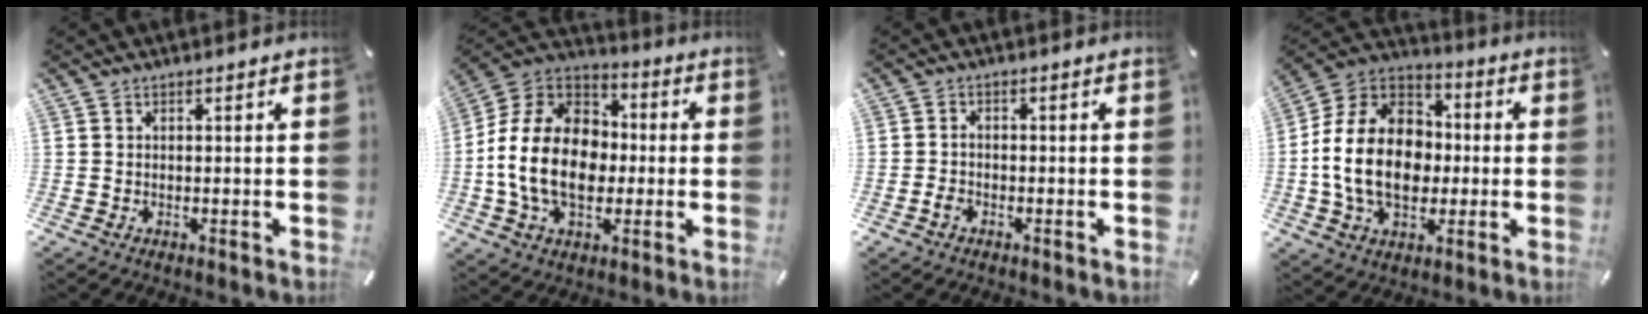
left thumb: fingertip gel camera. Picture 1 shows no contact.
{"total": 18.5, "force": [-3.1, 13.9, 11.8], "torque": [-0.259, 0.030, -0.057]}
{"total": 2.2, "force": [-1.3, 1.6, 0.9], "torque": [-0.017, 0.008, -0.026]}
{"total": 18.8, "force": [-2.7, 14.3, 12.0], "torque": [-0.266, 0.026, -0.049]}